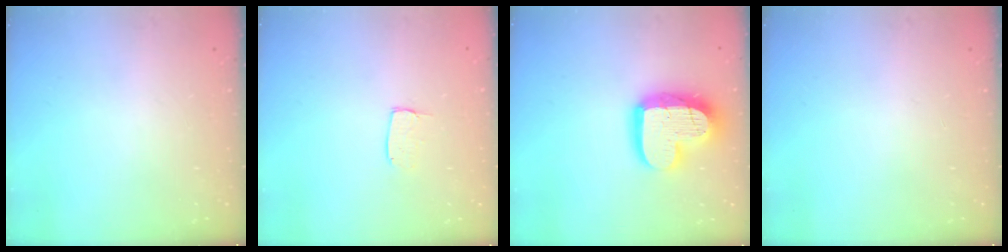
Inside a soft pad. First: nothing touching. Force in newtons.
{"total": 4.9, "press": 4.8, "slide": 0.4}
{"total": 16.9, "press": 16.9, "slide": 1.4}
{"total": 0.0}